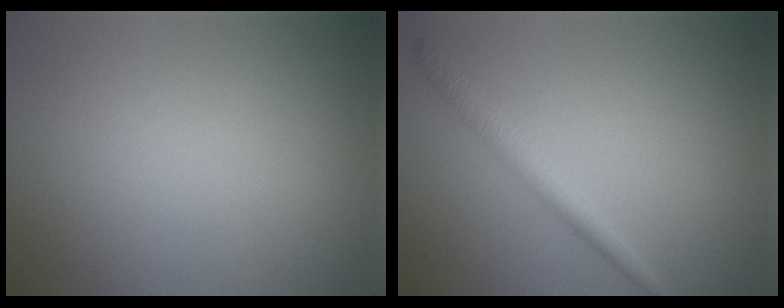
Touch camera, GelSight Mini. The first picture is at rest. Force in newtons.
{"total": 2.2, "press": 2.2, "slide": 0.1}